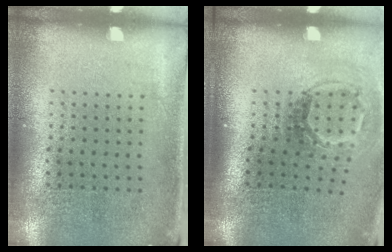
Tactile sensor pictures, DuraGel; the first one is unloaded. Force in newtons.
{"total": 1.7, "press": 1.2, "slide": 1.3}